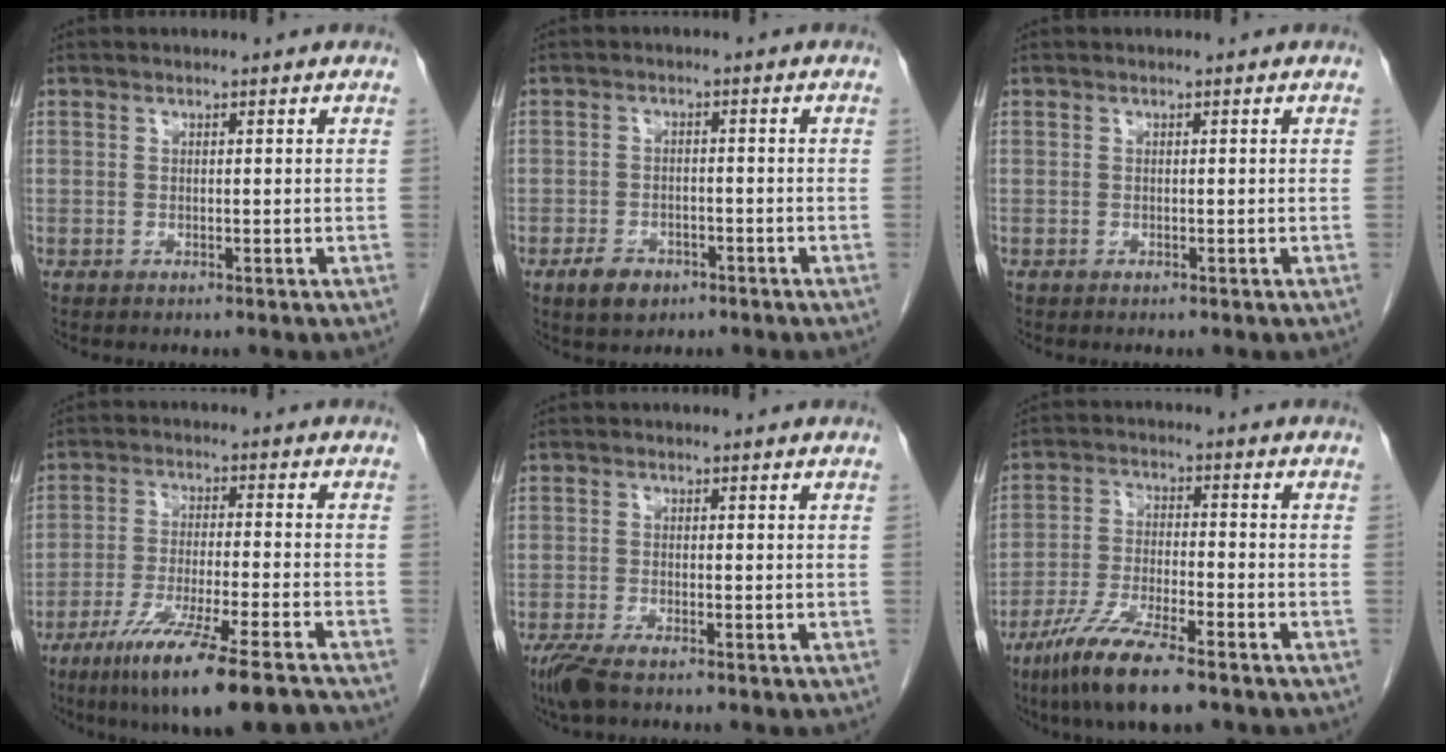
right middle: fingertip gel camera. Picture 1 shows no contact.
{"total": 4.2, "force": [-2.6, 2.4, 2.2], "torque": [-0.044, -0.001, -0.038]}
{"total": 0.0}
{"total": 14.6, "force": [-10.7, 0.0, 10.0], "torque": [-0.167, -0.045, -0.177]}
{"total": 4.4, "force": [-3.2, 0.9, 2.8], "torque": [-0.058, -0.012, -0.056]}
{"total": 10.6, "force": [-7.4, 1.4, 7.5], "torque": [-0.151, -0.028, -0.136]}